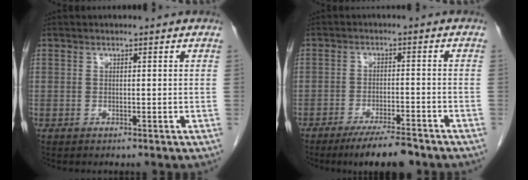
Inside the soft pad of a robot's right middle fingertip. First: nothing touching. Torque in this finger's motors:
{"motor_torque": [0.93, -0.63, 0.23, 0.13]}